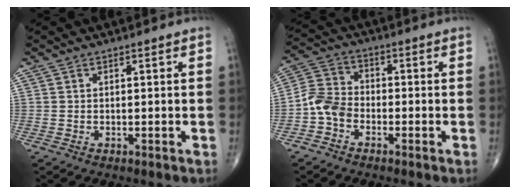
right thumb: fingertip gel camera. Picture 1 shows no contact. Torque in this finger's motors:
{"motor_torque": [-0.25, 0.44, 0.01, -0.10, 0.05]}